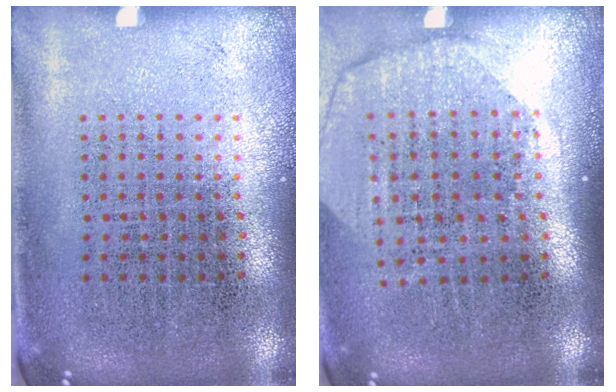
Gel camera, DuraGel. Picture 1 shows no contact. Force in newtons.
{"total": 1.9, "press": 1.6, "slide": 1.0}